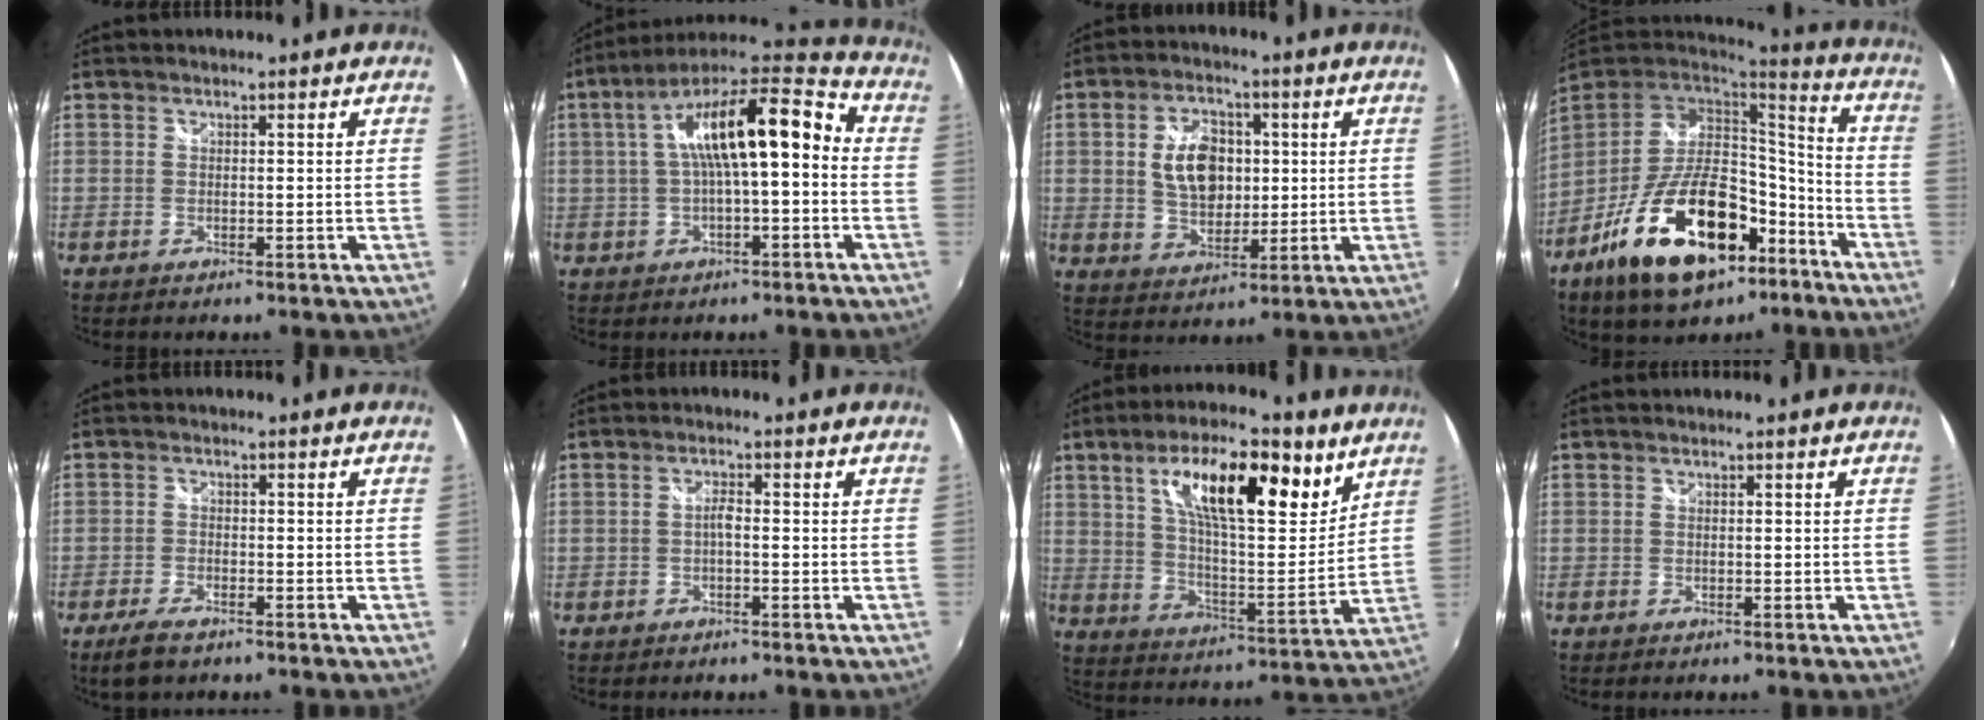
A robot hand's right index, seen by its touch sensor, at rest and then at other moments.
{"total": 17.4, "force": [0.4, 5.3, 16.5], "torque": [-0.278, 0.036, 0.006]}
{"total": 10.3, "force": [1.3, 6.9, 7.6], "torque": [-0.138, 0.013, 0.030]}
{"total": 24.5, "force": [-12.7, 12.2, 17.0], "torque": [-0.316, -0.001, -0.194]}
{"total": 4.6, "force": [-3.4, 1.6, 2.7], "torque": [-0.072, -0.010, -0.064]}
{"total": 1.5, "force": [-0.5, 0.4, 1.3], "torque": [-0.026, 0.004, -0.012]}
{"total": 20.0, "force": [10.2, 6.6, 15.8], "torque": [-0.252, 0.012, 0.166]}
{"total": 0.0}